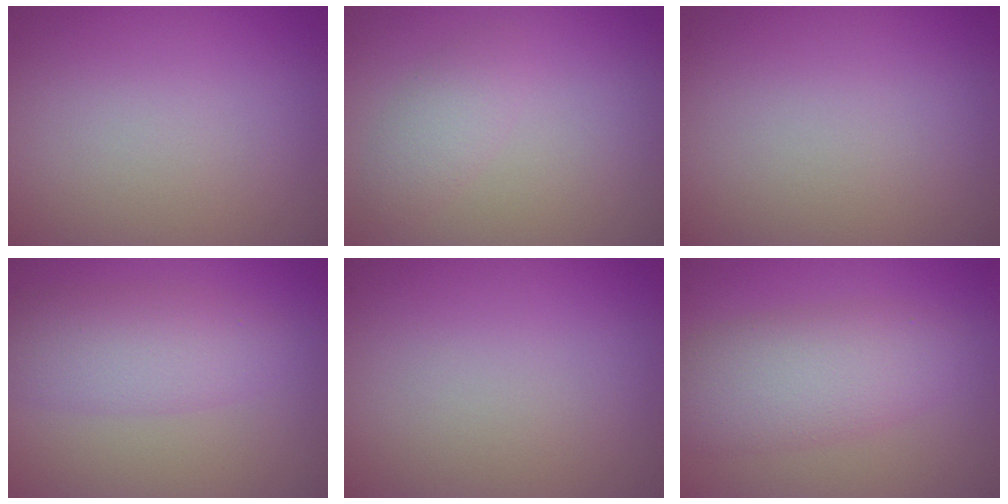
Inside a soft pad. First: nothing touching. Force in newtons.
{"total": 1.8, "press": 1.8, "slide": 0.1}
{"total": 0.0}
{"total": 4.2, "press": 4.2, "slide": 0.2}
{"total": 0.0}
{"total": 5.3, "press": 5.3, "slide": 0.3}